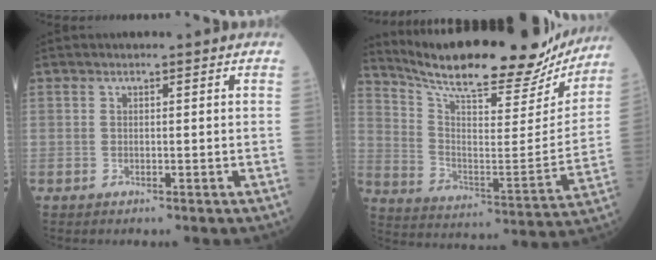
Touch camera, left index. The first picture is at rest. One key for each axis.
{"total": 25.8, "fx": 23.2, "fy": 4.6, "fz": 10.3, "tx": -0.169, "ty": -0.050, "tz": 0.328}